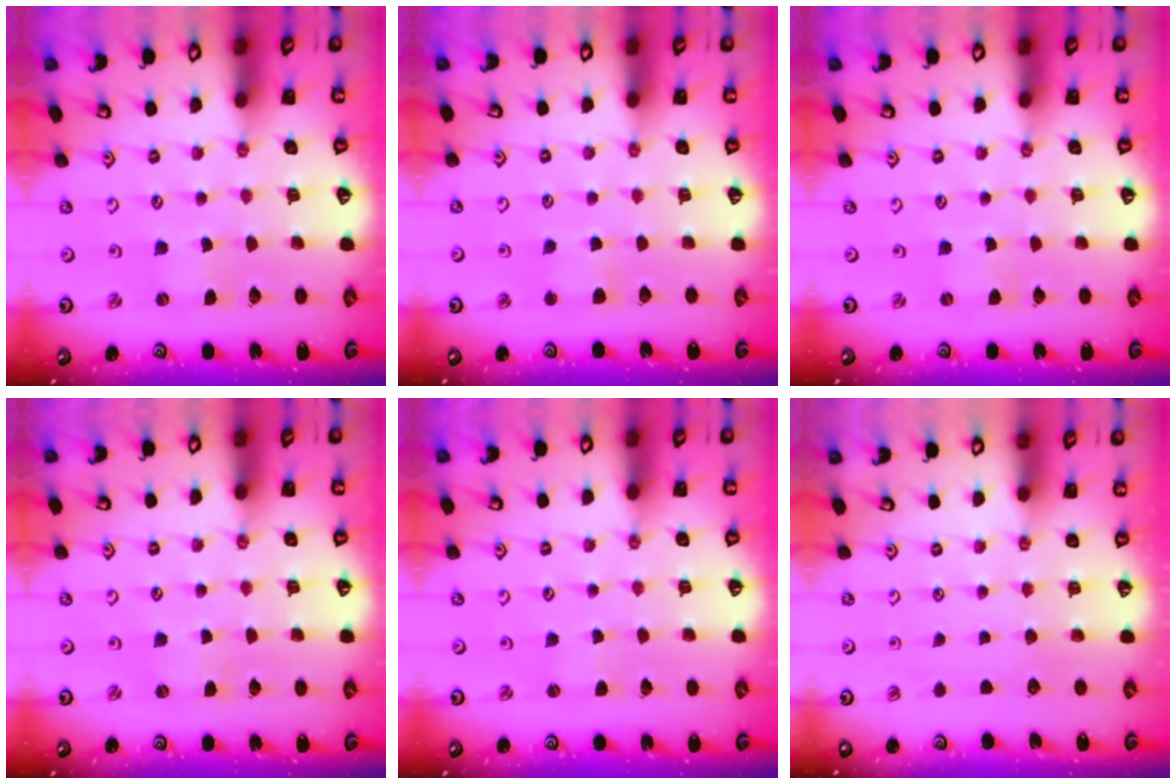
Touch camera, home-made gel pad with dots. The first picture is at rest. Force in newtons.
{"total": 2.8, "press": 2.8, "slide": 0.5}
{"total": 0.0}
{"total": 1.9, "press": 1.9, "slide": 0.2}
{"total": 1.6, "press": 1.6, "slide": 0.4}
{"total": 0.0}